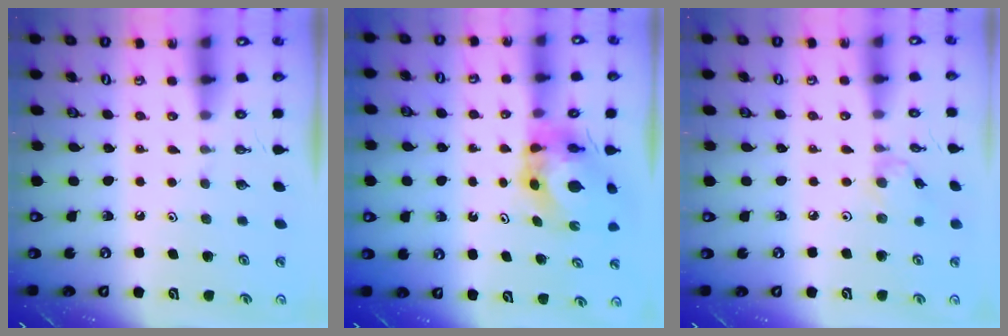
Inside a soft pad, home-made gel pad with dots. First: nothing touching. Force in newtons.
{"total": 7.1, "press": 7.1, "slide": 0.7}
{"total": 0.9, "press": 0.9, "slide": 0.3}